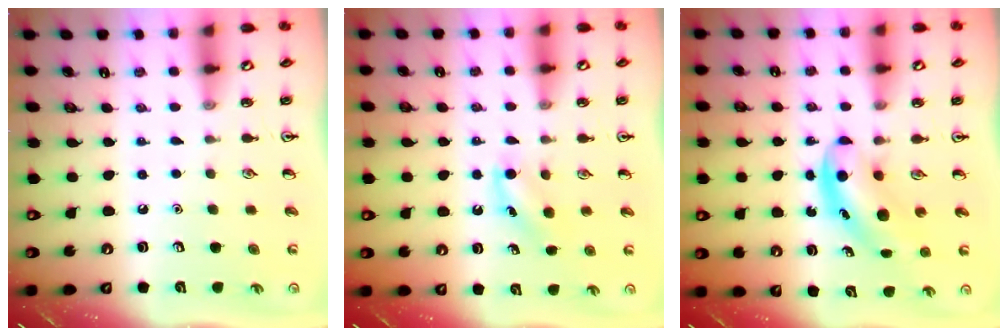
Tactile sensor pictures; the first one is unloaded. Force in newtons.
{"total": 5.1, "press": 4.7, "slide": 1.8}
{"total": 5.5, "press": 5.5, "slide": 0.7}